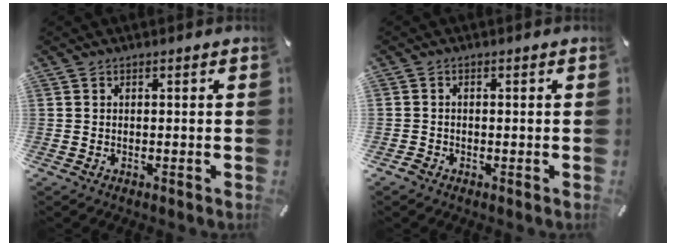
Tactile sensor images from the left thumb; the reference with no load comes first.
{"total": 1.9, "force": [-0.8, 1.8, 0.0], "torque": [0.001, 0.005, -0.018]}